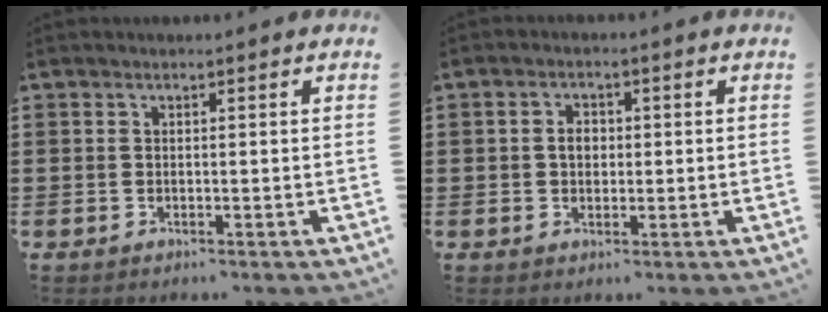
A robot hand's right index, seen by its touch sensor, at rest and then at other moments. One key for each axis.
{"total": 2.3, "fx": 0.0, "fy": 1.7, "fz": 1.6, "tx": -0.035, "ty": 0.007, "tz": -0.003}